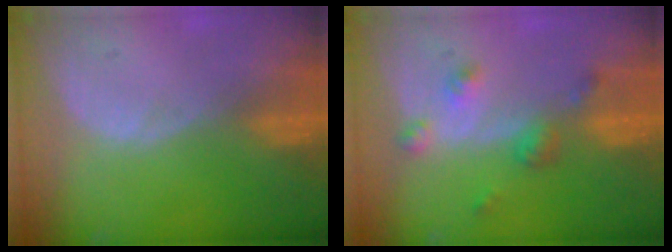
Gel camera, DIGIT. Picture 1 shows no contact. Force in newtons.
{"total": 4.7, "press": 4.2, "slide": 2.2}